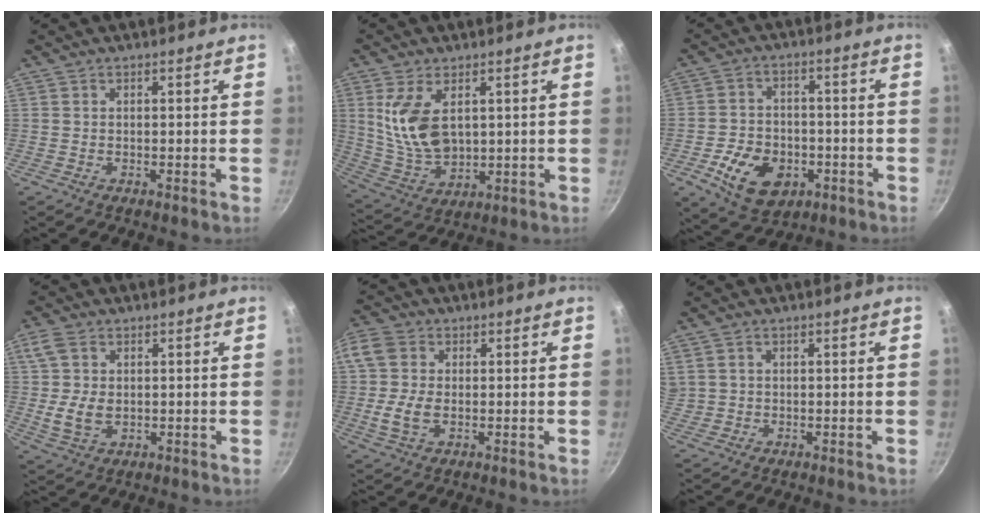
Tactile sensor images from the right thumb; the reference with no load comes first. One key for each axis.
{"total": 12.0, "fx": 3.2, "fy": 7.1, "fz": 9.2, "tx": -0.164, "ty": -0.028, "tz": 0.076}
{"total": 12.9, "fx": -4.8, "fy": 9.0, "fz": 7.9, "tx": -0.115, "ty": 0.022, "tz": -0.070}
{"total": 7.6, "fx": 0.4, "fy": 5.2, "fz": 5.5, "tx": -0.107, "ty": -0.006, "tz": 0.007}
{"total": 8.7, "fx": -0.2, "fy": 6.3, "fz": 6.0, "tx": -0.116, "ty": 0.004, "tz": -0.015}
{"total": 0.6, "fx": 0.1, "fy": 0.5, "fz": 0.2, "tx": -0.003, "ty": 0.005, "tz": 0.003}